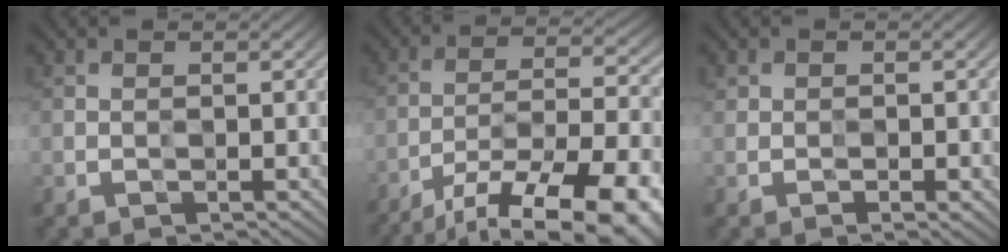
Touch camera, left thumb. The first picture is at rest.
{"total": 18.5, "force": [-14.7, 4.8, 10.0], "torque": [-0.143, -0.017, -0.212]}
{"total": 1.1, "force": [-0.4, 0.8, 0.7], "torque": [-0.010, -0.002, -0.009]}